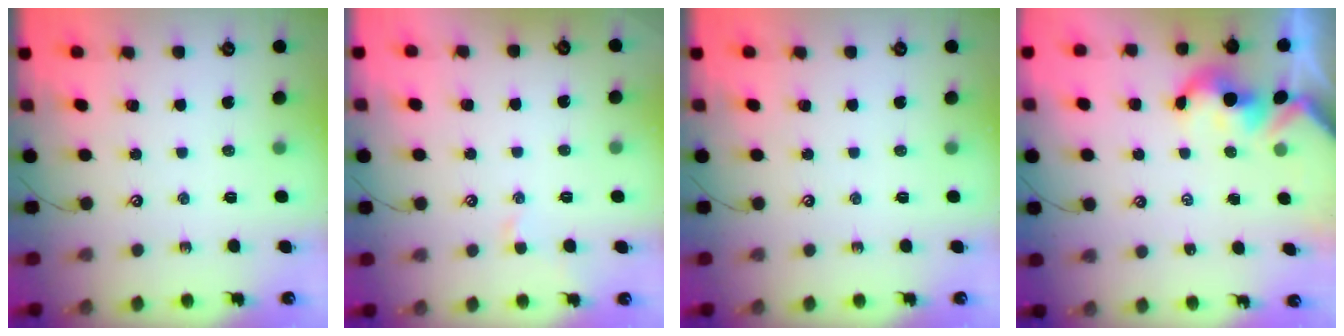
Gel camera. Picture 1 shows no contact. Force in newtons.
{"total": 1.4, "press": 1.3, "slide": 0.4}
{"total": 0.0}
{"total": 2.0, "press": 2.0, "slide": 0.1}